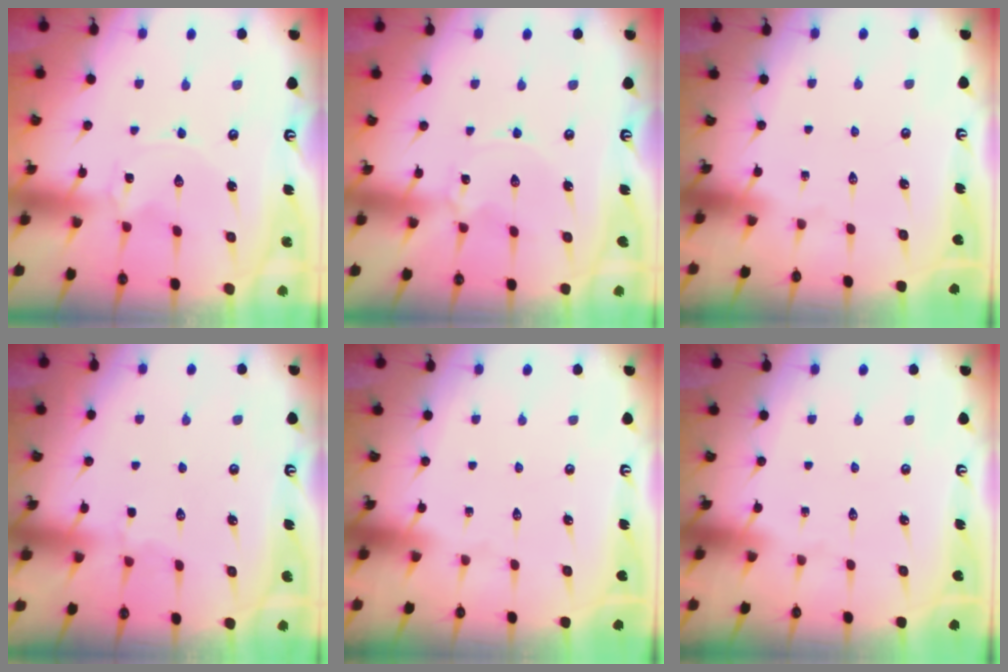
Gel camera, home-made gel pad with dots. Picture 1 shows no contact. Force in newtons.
{"total": 1.3, "press": 1.3, "slide": 0.3}
{"total": 0.0}
{"total": 3.0, "press": 2.6, "slide": 1.5}
{"total": 0.0}
{"total": 0.0}